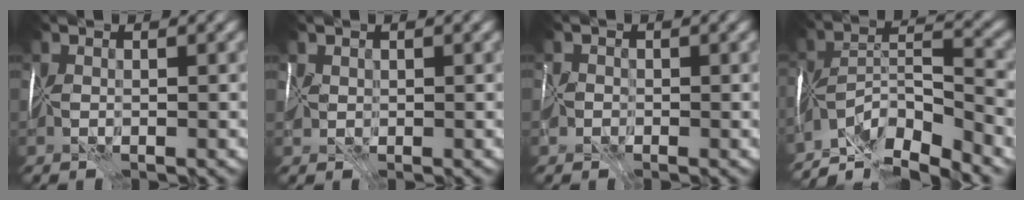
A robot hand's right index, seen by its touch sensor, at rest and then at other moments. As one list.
[{"total": 1.6, "force": [0.3, 1.2, 1.1], "torque": [-0.015, -0.001, 0.005]}, {"total": 2.6, "force": [-1.7, 1.8, 1.0], "torque": [0.000, -0.003, -0.037]}, {"total": 8.8, "force": [-7.7, 0.5, 4.1], "torque": [-0.047, 0.005, -0.146]}]